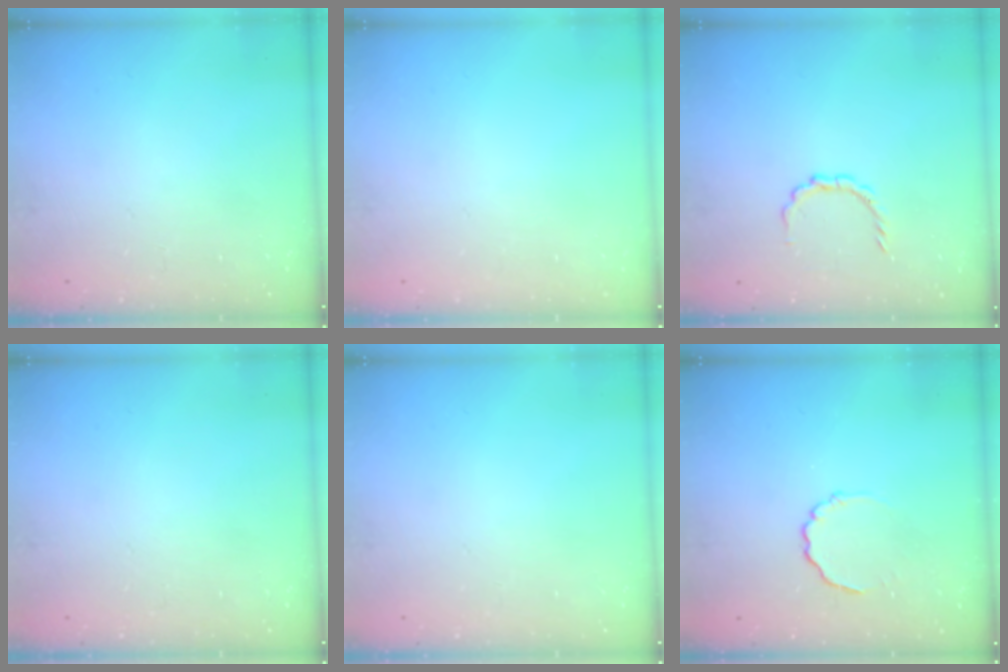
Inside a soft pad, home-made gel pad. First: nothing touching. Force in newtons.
{"total": 0.0}
{"total": 3.6, "press": 3.6, "slide": 0.3}
{"total": 0.0}
{"total": 0.0}
{"total": 3.3, "press": 3.1, "slide": 1.0}